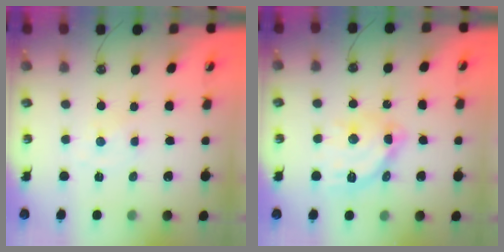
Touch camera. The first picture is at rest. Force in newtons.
{"total": 13.5, "press": 13.5, "slide": 1.1}